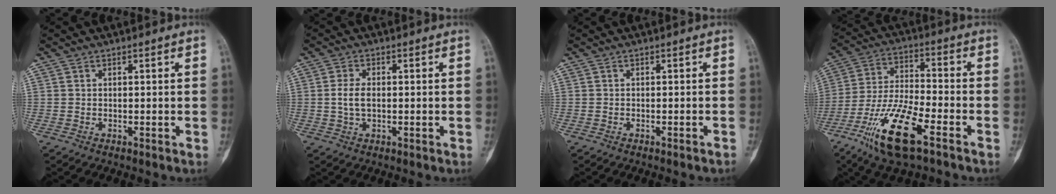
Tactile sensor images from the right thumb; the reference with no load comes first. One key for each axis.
{"total": 3.8, "fx": -0.1, "fy": 2.2, "fz": 3.1, "tx": -0.065, "ty": 0.004, "tz": -0.002}
{"total": 1.1, "fx": -0.9, "fy": 0.0, "fz": 0.6, "tx": -0.017, "ty": 0.004, "tz": -0.008}
{"total": 15.3, "fx": -8.3, "fy": 4.3, "fz": 12.1, "tx": -0.249, "ty": 0.031, "tz": -0.154}